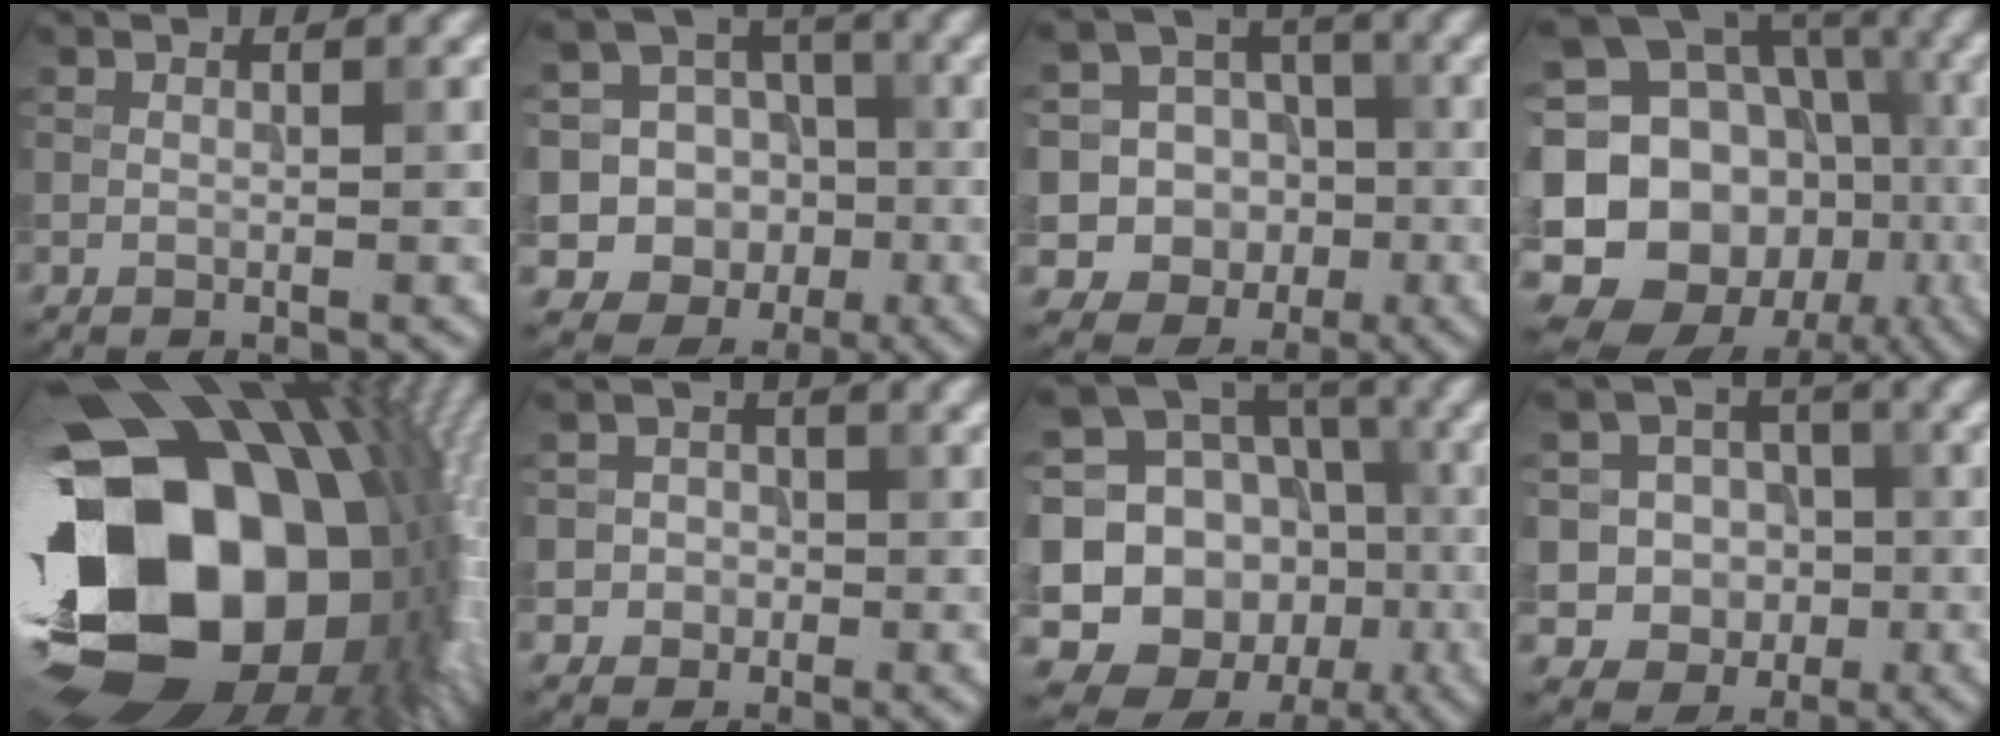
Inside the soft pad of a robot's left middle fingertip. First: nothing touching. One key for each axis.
{"total": 16.3, "fx": -3.8, "fy": 15.5, "fz": 3.4, "tx": -0.099, "ty": 0.004, "tz": -0.075}
{"total": 13.8, "fx": -3.2, "fy": 13.1, "fz": 3.1, "tx": -0.085, "ty": 0.008, "tz": -0.062}
{"total": 22.0, "fx": -4.9, "fy": 18.5, "fz": 10.7, "tx": -0.187, "ty": 0.019, "tz": -0.103}
{"total": 22.3, "fx": -1.7, "fy": 15.2, "fz": 16.2, "tx": -0.282, "ty": -0.042, "tz": -0.014}
{"total": 3.1, "fx": -0.5, "fy": 3.0, "fz": 0.7, "tx": 0.015, "ty": 0.011, "tz": -0.026}
{"total": 18.0, "fx": -3.3, "fy": 15.9, "fz": 7.6, "tx": -0.174, "ty": 0.005, "tz": -0.054}
{"total": 8.2, "fx": -1.6, "fy": 7.8, "fz": 2.1, "tx": -0.037, "ty": 0.017, "tz": -0.052}